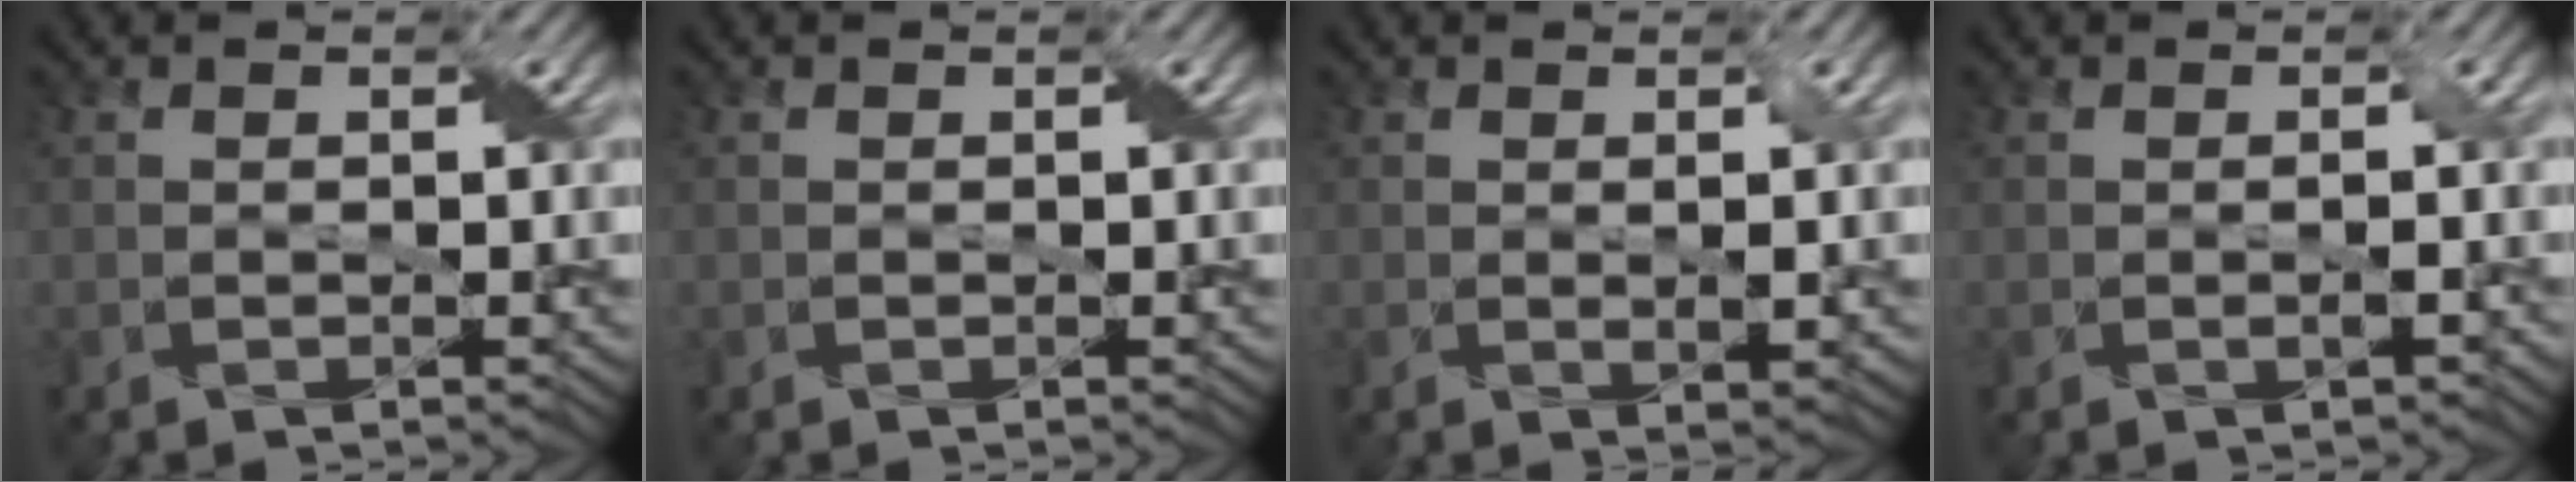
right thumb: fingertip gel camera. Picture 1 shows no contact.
{"total": 0.0}
{"total": 1.9, "force": [0.3, 0.2, 1.8], "torque": [-0.036, 0.000, 0.007]}
{"total": 1.2, "force": [-0.2, 0.0, 1.2], "torque": [-0.024, 0.001, -0.002]}